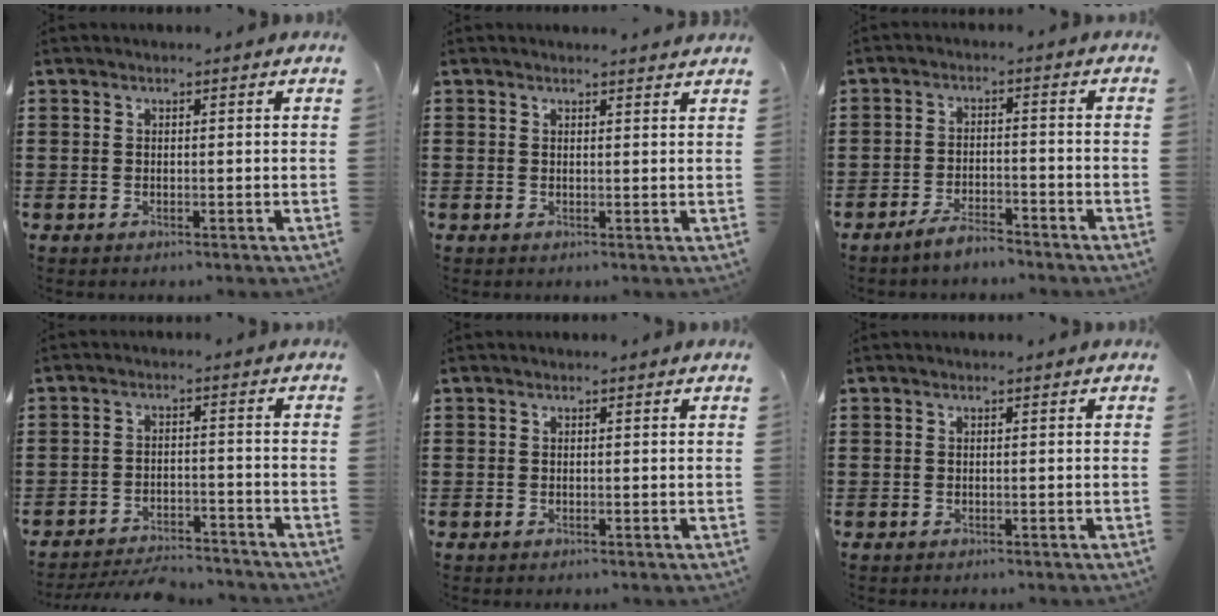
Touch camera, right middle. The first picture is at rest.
{"total": 0.9, "force": [0.9, 0.0, 0.0], "torque": [0.005, -0.007, 0.017]}
{"total": 3.9, "force": [-3.6, 0.5, 1.4], "torque": [-0.030, 0.008, -0.072]}
{"total": 4.5, "force": [-4.4, 0.6, 0.8], "torque": [-0.014, 0.006, -0.090]}
{"total": 0.0}
{"total": 0.0}